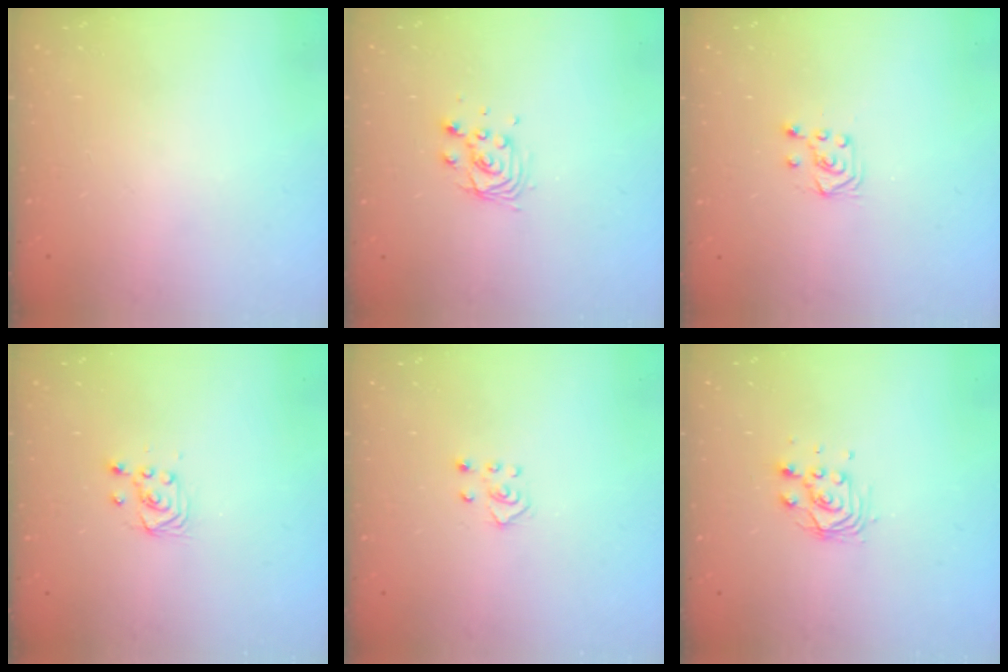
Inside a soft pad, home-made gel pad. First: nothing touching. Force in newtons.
{"total": 6.7, "press": 6.7, "slide": 0.5}
{"total": 4.9, "press": 4.8, "slide": 0.7}
{"total": 2.9, "press": 2.6, "slide": 1.3}
{"total": 3.0, "press": 3.0, "slide": 0.3}
{"total": 5.9, "press": 5.9, "slide": 0.2}